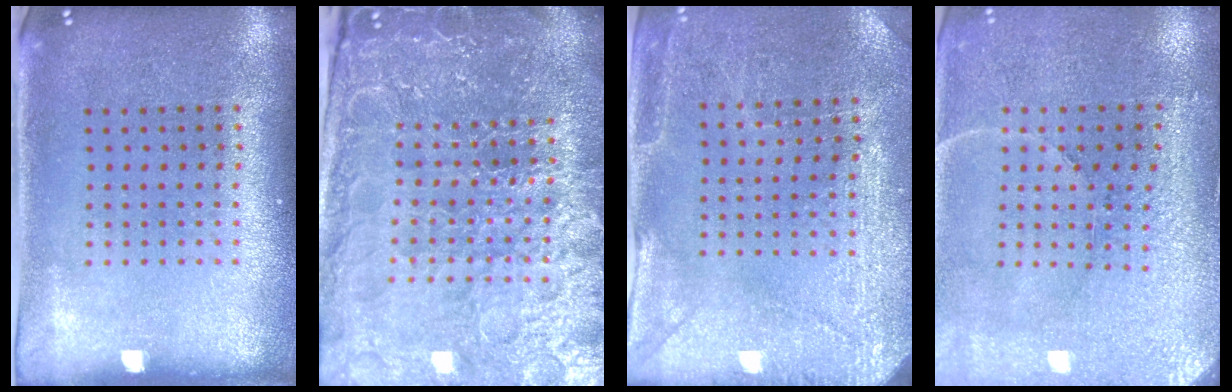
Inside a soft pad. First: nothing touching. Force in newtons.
{"total": 5.7, "press": 5.2, "slide": 2.4}
{"total": 2.9, "press": 2.8, "slide": 0.7}
{"total": 3.2, "press": 3.1, "slide": 0.4}